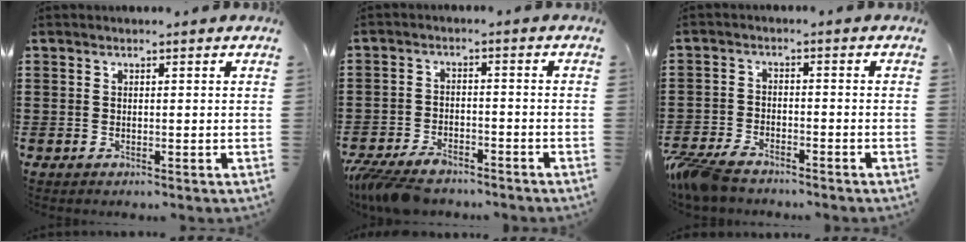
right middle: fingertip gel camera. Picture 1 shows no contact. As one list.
[{"total": 5.0, "force": [-4.5, 1.3, 1.8], "torque": [-0.051, -0.003, -0.092]}, {"total": 4.7, "force": [-4.2, 1.3, 1.7], "torque": [-0.064, -0.009, -0.093]}]